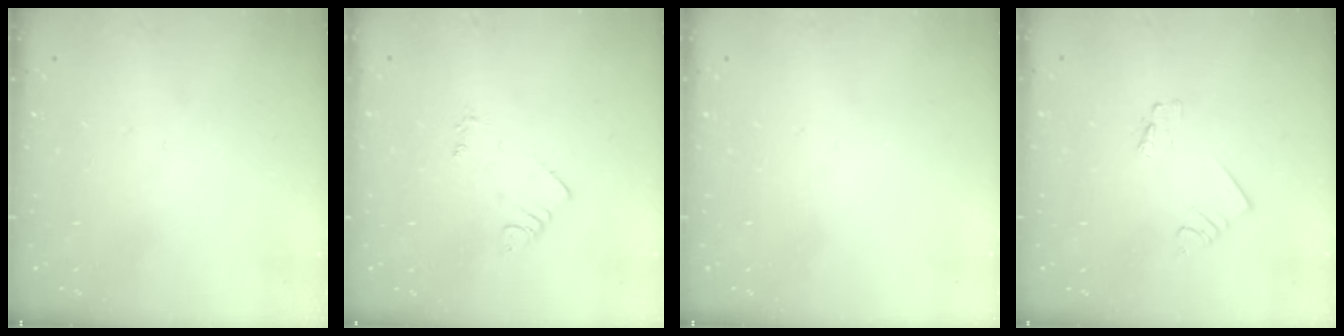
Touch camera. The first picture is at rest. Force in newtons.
{"total": 4.2, "press": 4.1, "slide": 0.6}
{"total": 0.0}
{"total": 1.2, "press": 1.2, "slide": 0.0}